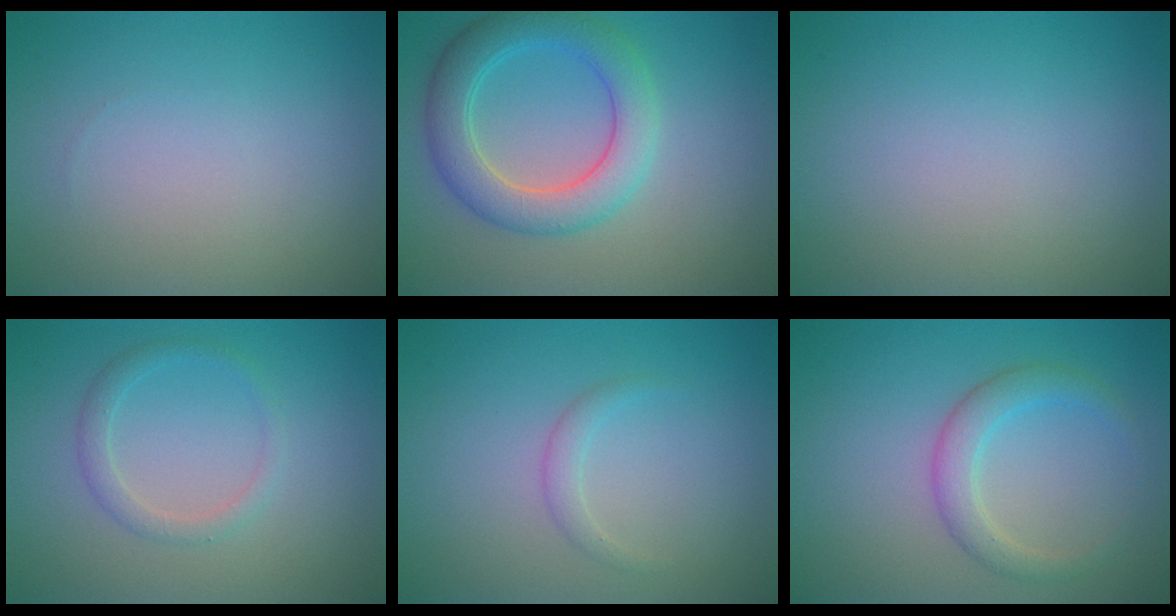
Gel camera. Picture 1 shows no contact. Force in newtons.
{"total": 5.3, "press": 5.3, "slide": 0.2}
{"total": 0.0}
{"total": 1.7, "press": 1.7, "slide": 0.0}
{"total": 1.2, "press": 1.1, "slide": 0.1}
{"total": 2.8, "press": 2.8, "slide": 0.1}